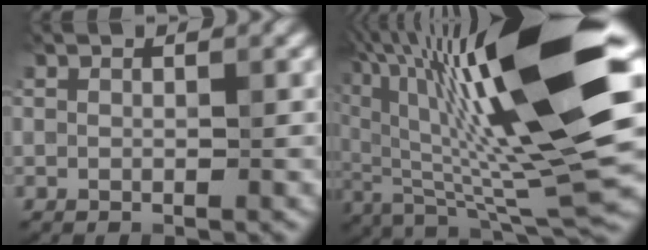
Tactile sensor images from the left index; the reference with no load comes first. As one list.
[{"total": 18.6, "force": [4.4, 4.4, 17.5], "torque": [-0.282, 0.016, 0.074]}]